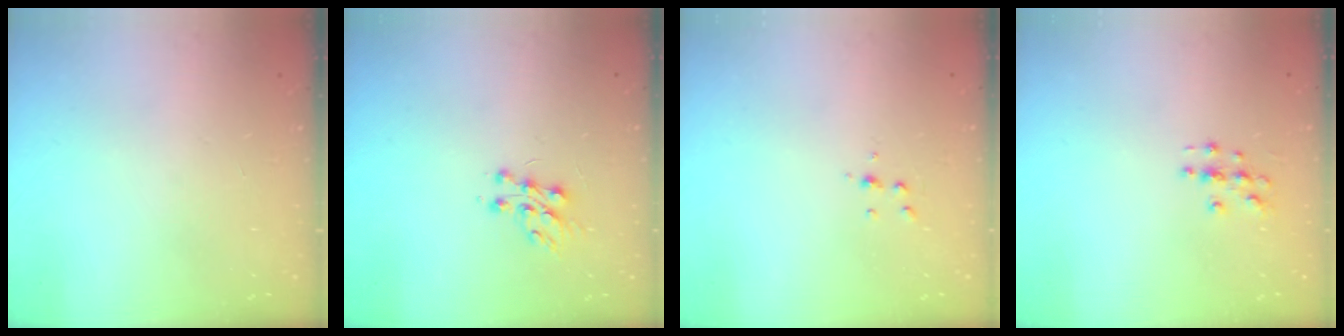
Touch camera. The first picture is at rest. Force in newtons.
{"total": 7.9, "press": 7.8, "slide": 0.6}
{"total": 3.8, "press": 3.8, "slide": 0.4}
{"total": 3.0, "press": 3.0, "slide": 0.3}